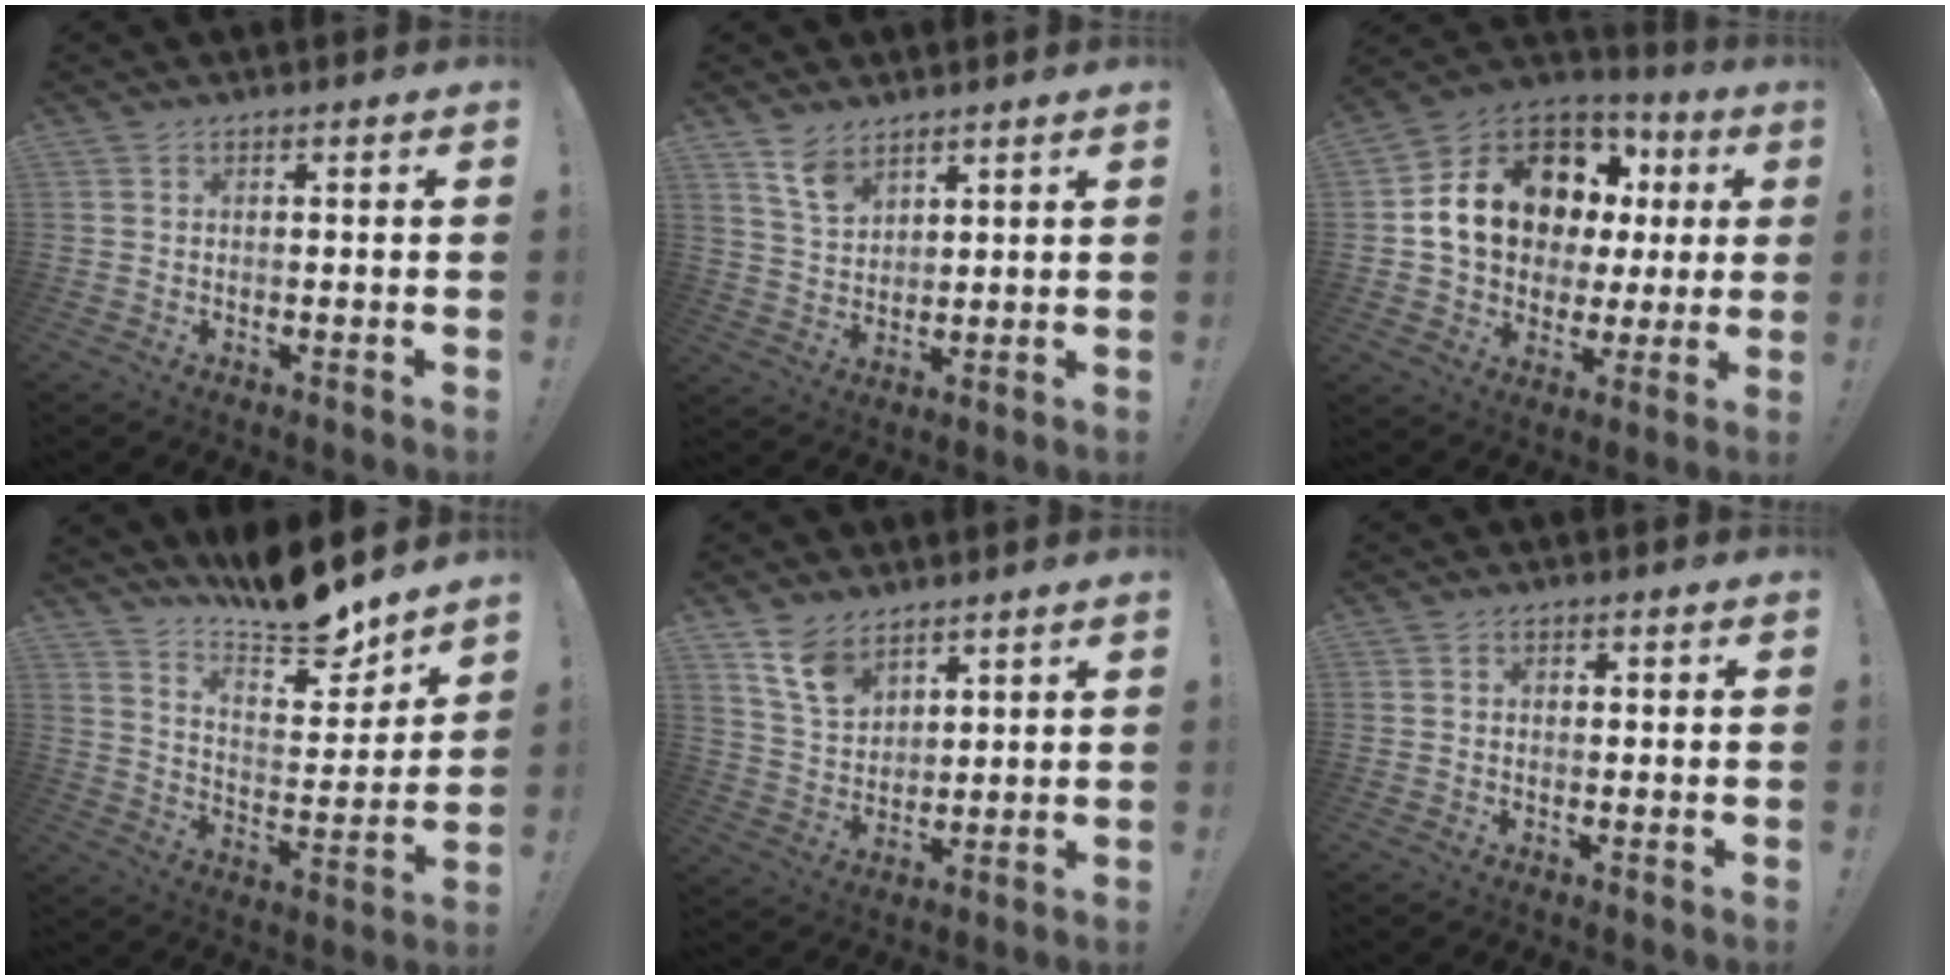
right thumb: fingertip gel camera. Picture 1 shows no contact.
{"total": 8.0, "force": [5.7, 4.5, 3.2], "torque": [-0.062, -0.030, 0.110]}
{"total": 17.1, "force": [5.6, 12.6, 10.2], "torque": [-0.162, -0.021, 0.122]}
{"total": 14.1, "force": [12.7, 2.6, 5.5], "torque": [-0.088, -0.109, 0.218]}
{"total": 10.3, "force": [7.2, 6.1, 4.3], "torque": [-0.082, -0.039, 0.141]}
{"total": 0.9, "force": [-0.3, 0.8, 0.3], "torque": [-0.011, 0.007, -0.005]}